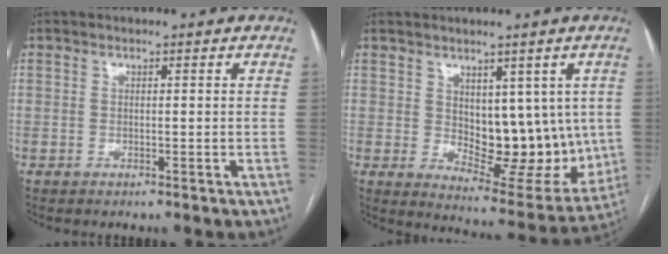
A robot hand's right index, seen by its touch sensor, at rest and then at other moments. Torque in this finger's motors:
{"motor_torque": [0.17, 0.25, 0.19, 0.02]}